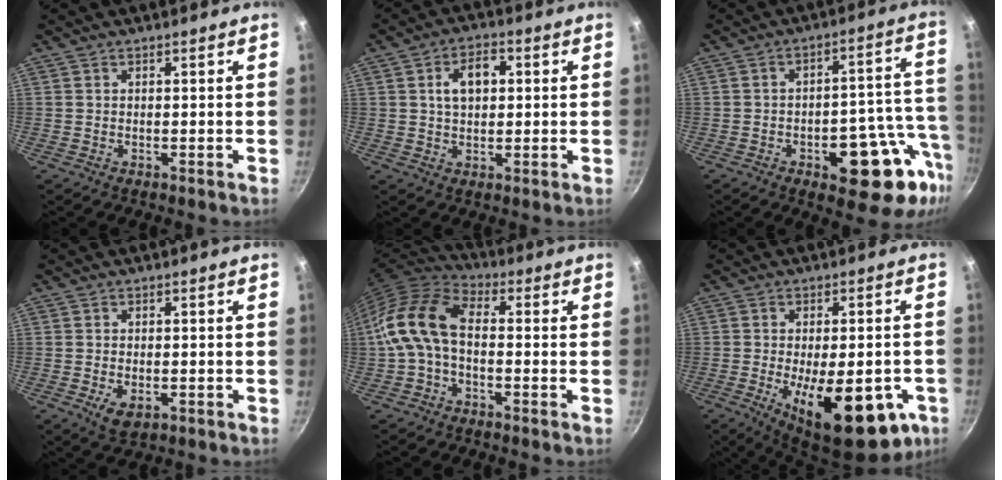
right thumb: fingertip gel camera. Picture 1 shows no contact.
{"total": 6.9, "force": [1.4, 4.4, 5.1], "torque": [-0.063, 0.010, 0.020]}
{"total": 17.4, "force": [-6.7, 7.8, 14.1], "torque": [-0.127, 0.037, -0.088]}
{"total": 3.8, "force": [-1.3, 2.2, 2.8], "torque": [-0.042, -0.002, -0.015]}
{"total": 11.8, "force": [-1.3, 7.2, 9.3], "torque": [-0.174, 0.039, -0.044]}
{"total": 21.3, "force": [-7.1, 8.7, 18.1], "torque": [-0.224, -0.004, -0.087]}